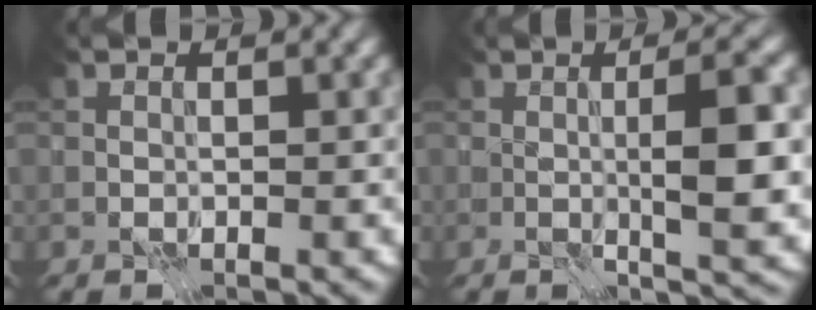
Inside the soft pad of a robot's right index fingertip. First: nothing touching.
{"total": 5.7, "force": [0.0, 0.6, 5.7], "torque": [-0.083, 0.003, 0.000]}